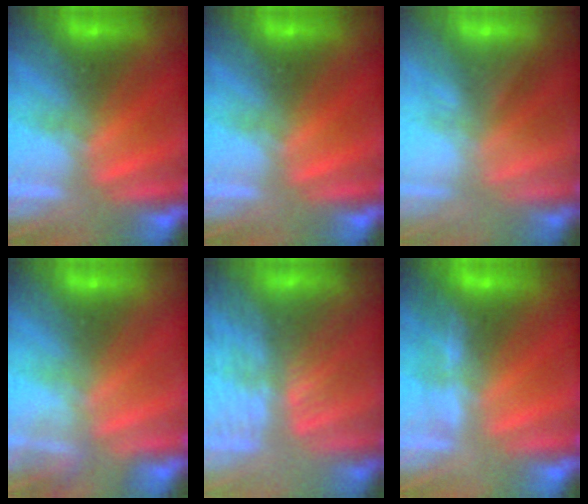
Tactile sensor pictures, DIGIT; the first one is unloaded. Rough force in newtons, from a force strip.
{"total": 0.0}
{"total": 2.3}
{"total": 2.0}
{"total": 8.2}
{"total": 1.4}